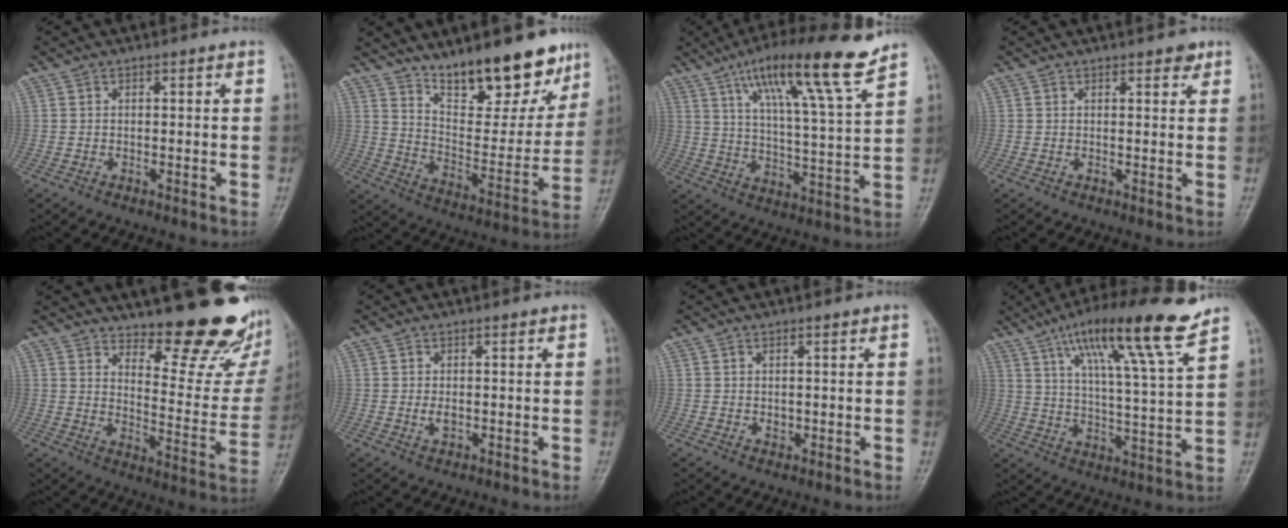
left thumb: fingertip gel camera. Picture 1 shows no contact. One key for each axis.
{"total": 19.5, "fx": 14.1, "fy": 7.1, "fz": 11.4, "tx": -0.116, "ty": -0.095, "tz": 0.227}
{"total": 17.2, "fx": 11.6, "fy": 1.5, "fz": 12.7, "tx": -0.198, "ty": -0.052, "tz": 0.190}
{"total": 2.0, "fx": 1.4, "fy": 1.1, "fz": 1.0, "tx": 0.002, "ty": -0.006, "tz": 0.015}
{"total": 19.7, "fx": 15.2, "fy": 6.1, "fz": 11.0, "tx": -0.101, "ty": -0.129, "tz": 0.203}
{"total": 2.1, "fx": 0.0, "fy": 1.3, "fz": 1.5, "tx": -0.022, "ty": -0.003, "tz": 0.000}
{"total": 1.3, "fx": 0.1, "fy": 1.1, "fz": 0.7, "tx": -0.004, "ty": -0.001, "tz": 0.003}
{"total": 17.6, "fx": 11.6, "fy": 1.5, "fz": 13.2, "tx": -0.206, "ty": -0.049, "tz": 0.188}